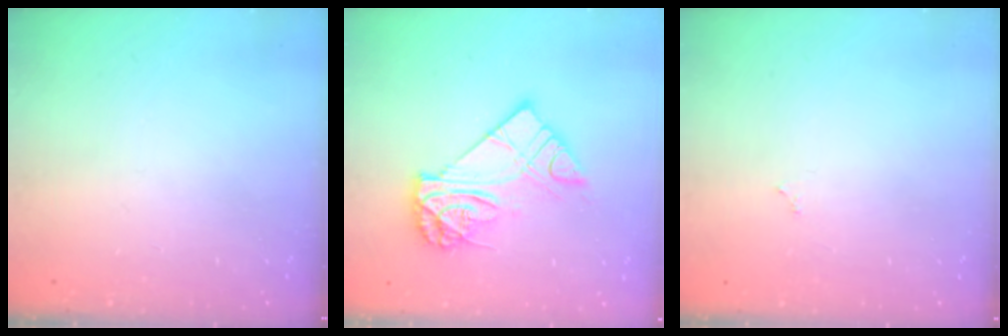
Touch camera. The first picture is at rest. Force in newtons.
{"total": 13.6, "press": 13.6, "slide": 1.1}
{"total": 1.8, "press": 1.8, "slide": 0.3}